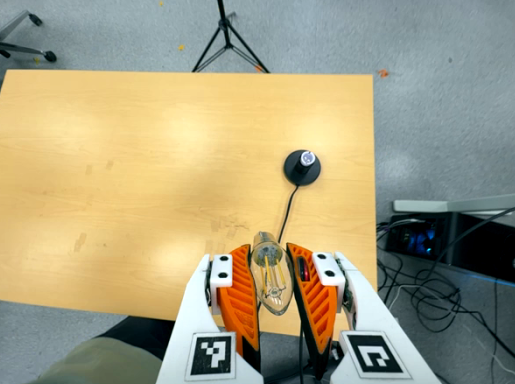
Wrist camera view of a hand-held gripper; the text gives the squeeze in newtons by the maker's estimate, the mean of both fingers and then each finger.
{"total": 23.2, "left": 26.1, "right": 20.3}